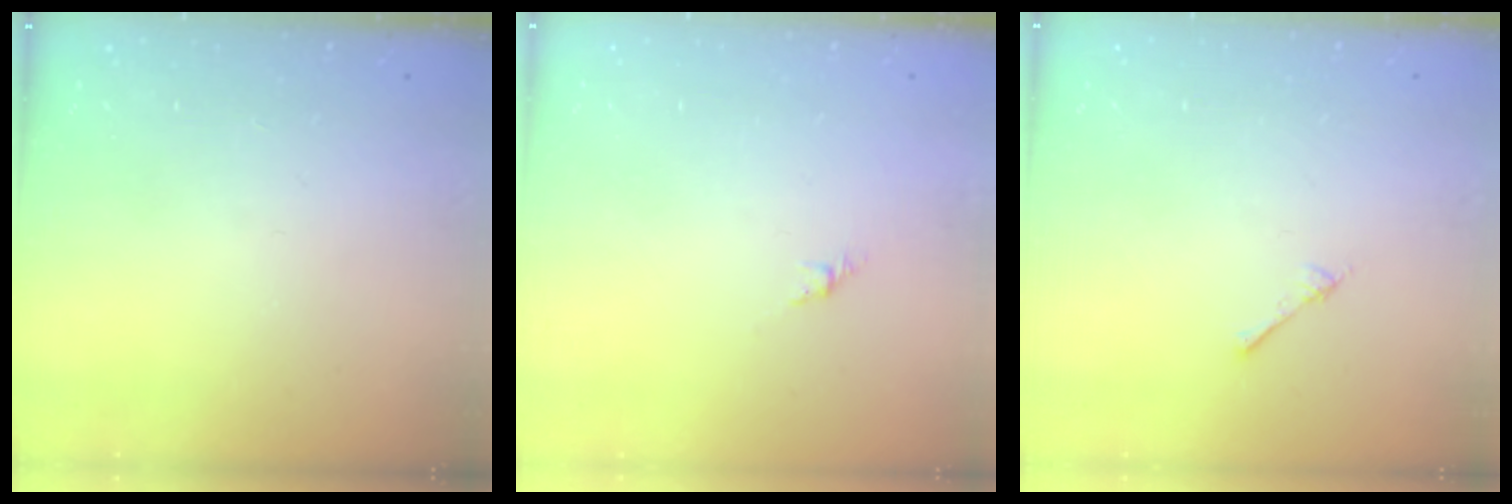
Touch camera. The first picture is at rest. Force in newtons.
{"total": 3.0, "press": 2.9, "slide": 0.7}
{"total": 2.4, "press": 2.4, "slide": 0.3}